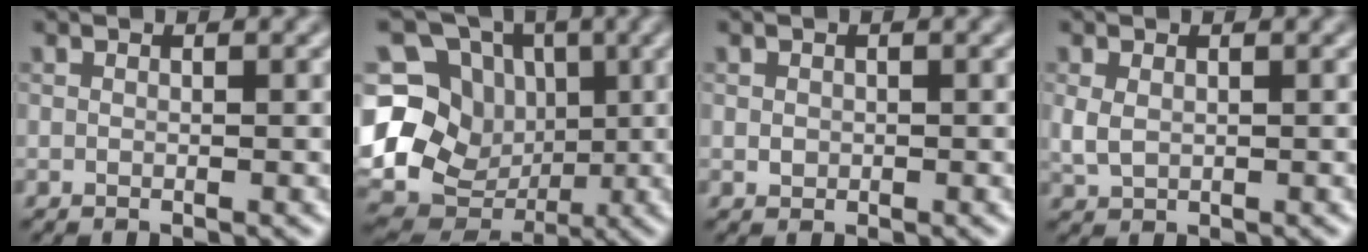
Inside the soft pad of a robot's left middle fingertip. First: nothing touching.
{"total": 15.7, "force": [-0.1, 13.7, 7.7], "torque": [-0.176, 0.024, -0.010]}
{"total": 0.8, "force": [0.1, 0.7, 0.3], "torque": [-0.004, -0.002, 0.002]}
{"total": 1.8, "force": [0.3, 1.3, 1.2], "torque": [-0.034, -0.001, 0.010]}